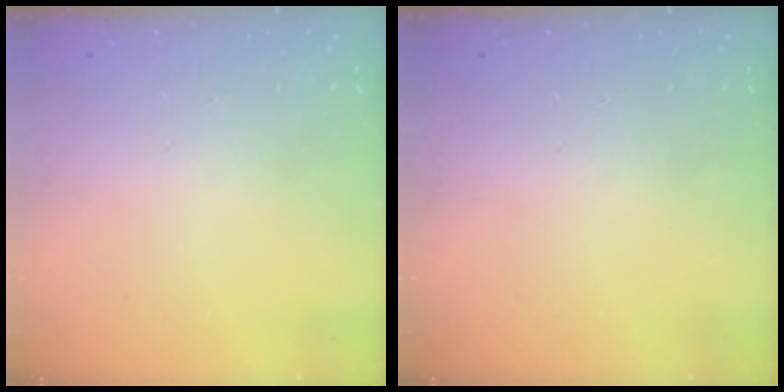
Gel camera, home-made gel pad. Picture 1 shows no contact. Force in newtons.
{"total": 0.0}